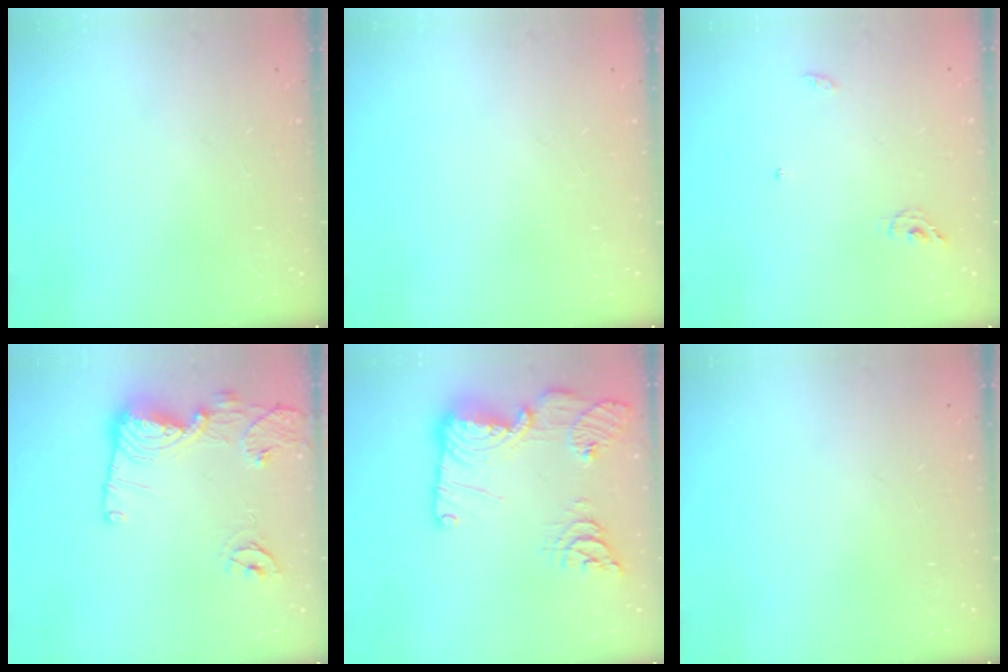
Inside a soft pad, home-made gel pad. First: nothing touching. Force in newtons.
{"total": 0.0}
{"total": 5.5, "press": 5.5, "slide": 0.4}
{"total": 14.3, "press": 14.2, "slide": 1.4}
{"total": 22.8, "press": 22.7, "slide": 2.3}
{"total": 0.0}